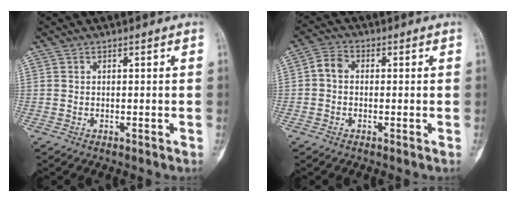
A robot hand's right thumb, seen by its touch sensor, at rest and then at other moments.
{"total": 3.7, "force": [-0.2, 2.8, 2.4], "torque": [-0.037, 0.011, -0.015]}